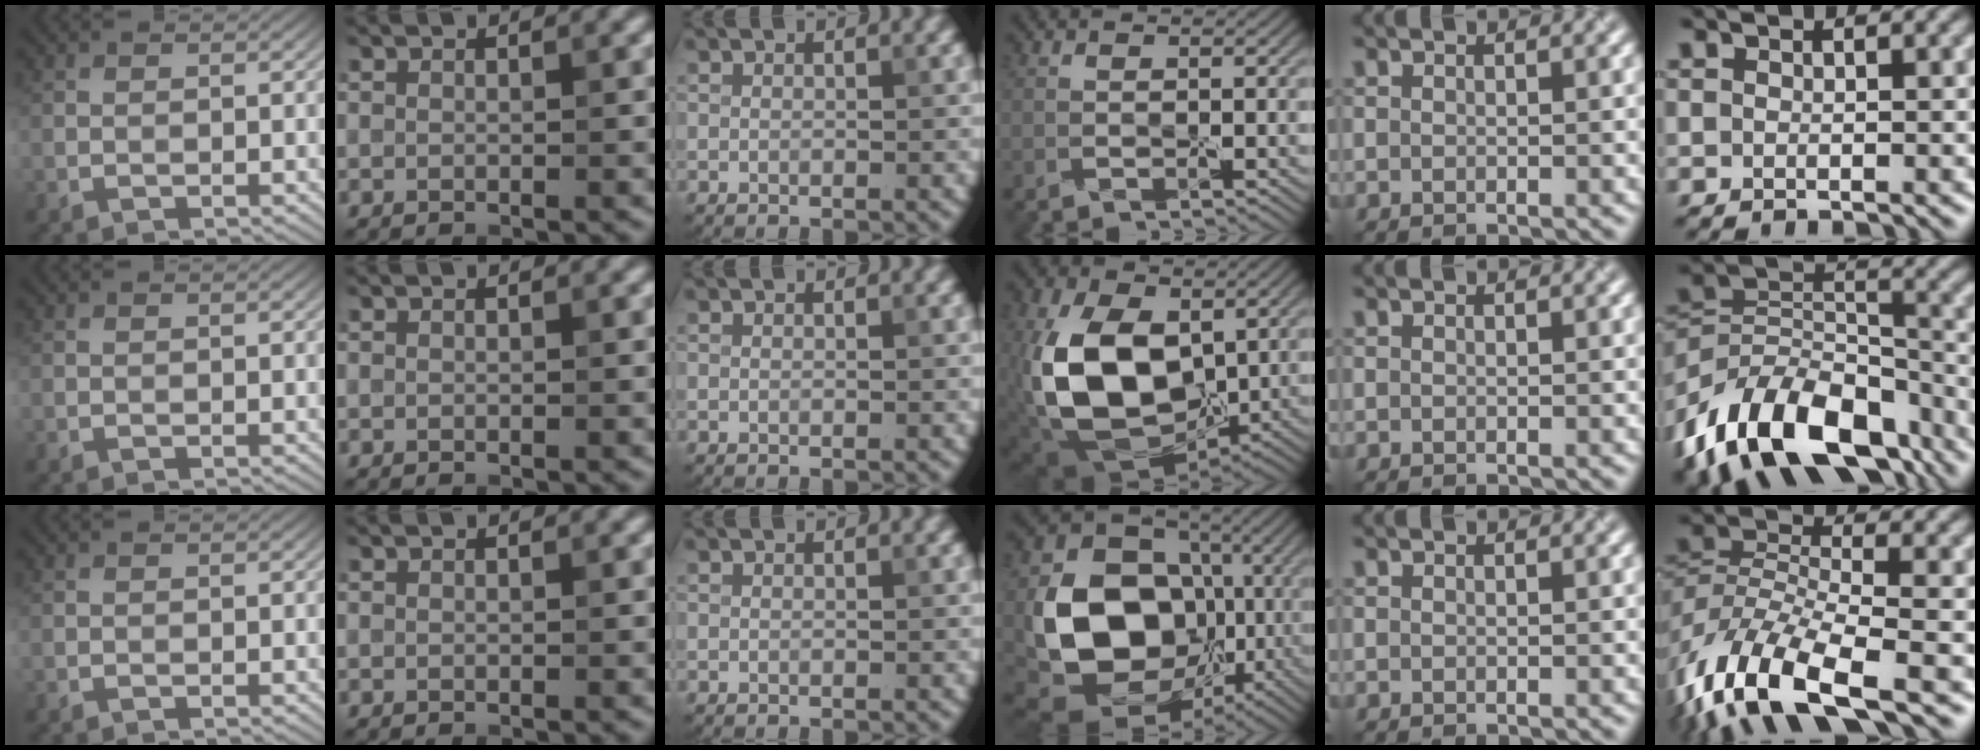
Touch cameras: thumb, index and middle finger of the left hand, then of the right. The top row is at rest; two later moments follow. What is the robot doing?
{"motion": "peel", "object": "plastic screen protector"}